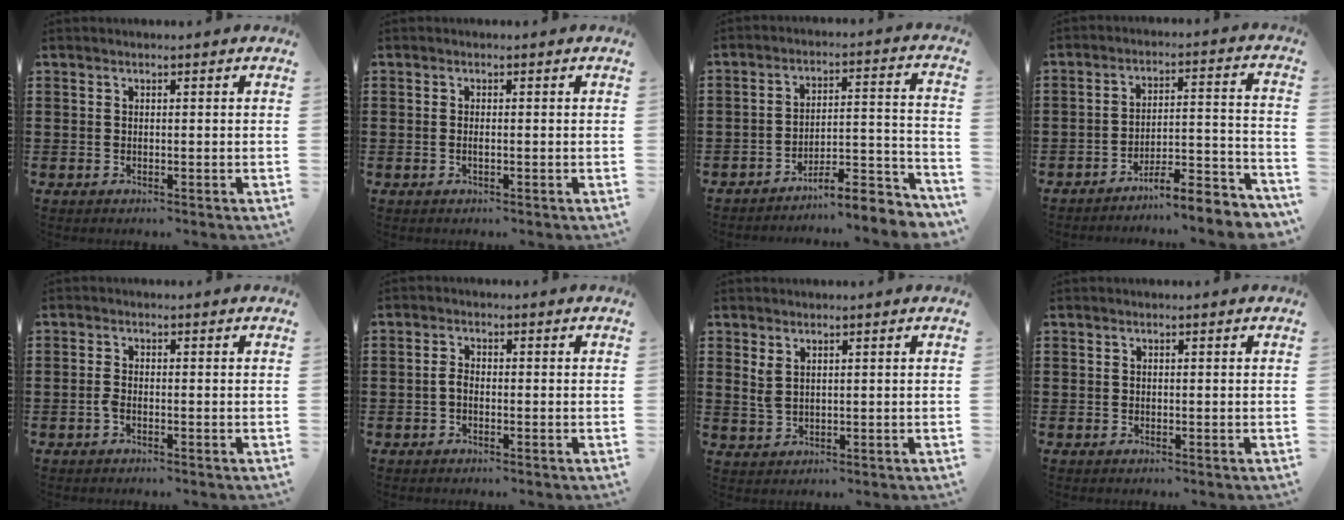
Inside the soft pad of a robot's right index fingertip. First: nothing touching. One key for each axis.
{"total": 0.7, "fx": -0.2, "fy": -0.1, "fz": 0.6, "tx": -0.013, "ty": -0.008, "tz": -0.002}
{"total": 6.9, "fx": -6.2, "fy": 0.8, "fz": 3.0, "tx": -0.041, "ty": 0.001, "tz": -0.119}
{"total": 6.2, "fx": -5.8, "fy": 0.2, "fz": 2.4, "tx": -0.034, "ty": -0.001, "tz": -0.112}
{"total": 1.5, "fx": -0.8, "fy": 0.5, "fz": 1.2, "tx": -0.031, "ty": -0.004, "tz": -0.017}
{"total": 1.8, "fx": -0.6, "fy": 0.9, "fz": 1.4, "tx": -0.043, "ty": -0.003, "tz": -0.016}
{"total": 2.5, "fx": 1.5, "fy": 1.3, "fz": 1.6, "tx": -0.036, "ty": 0.006, "tz": 0.027}
{"total": 0.0}